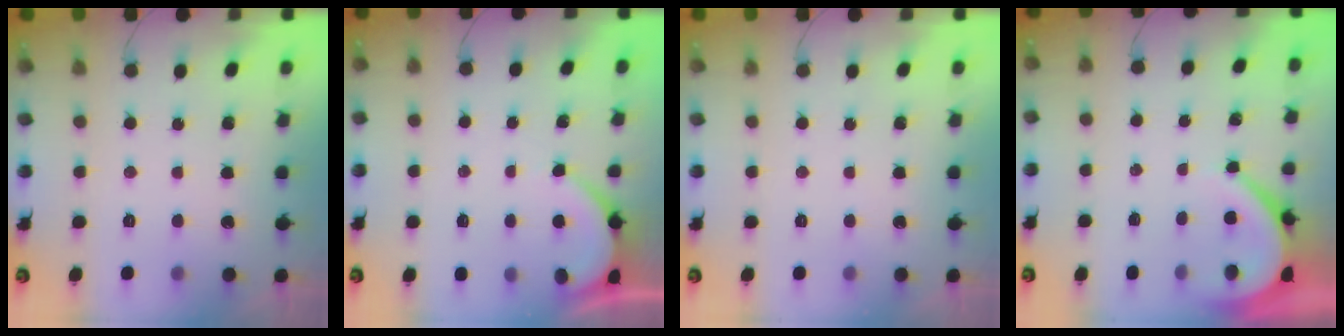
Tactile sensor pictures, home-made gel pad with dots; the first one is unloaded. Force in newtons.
{"total": 2.1, "press": 2.1, "slide": 0.3}
{"total": 0.0}
{"total": 5.1, "press": 5.0, "slide": 0.4}